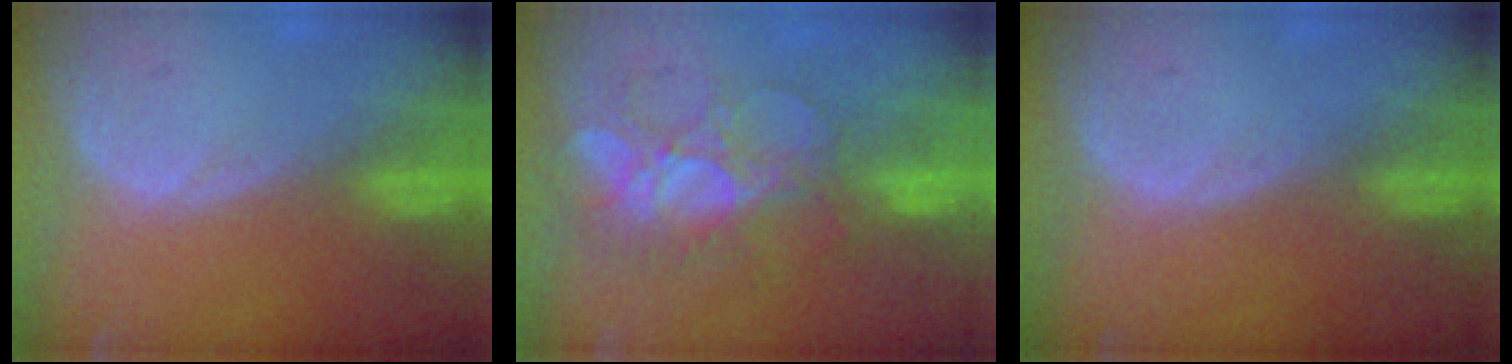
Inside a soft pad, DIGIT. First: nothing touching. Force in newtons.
{"total": 8.7, "press": 7.8, "slide": 3.7}
{"total": 0.0}